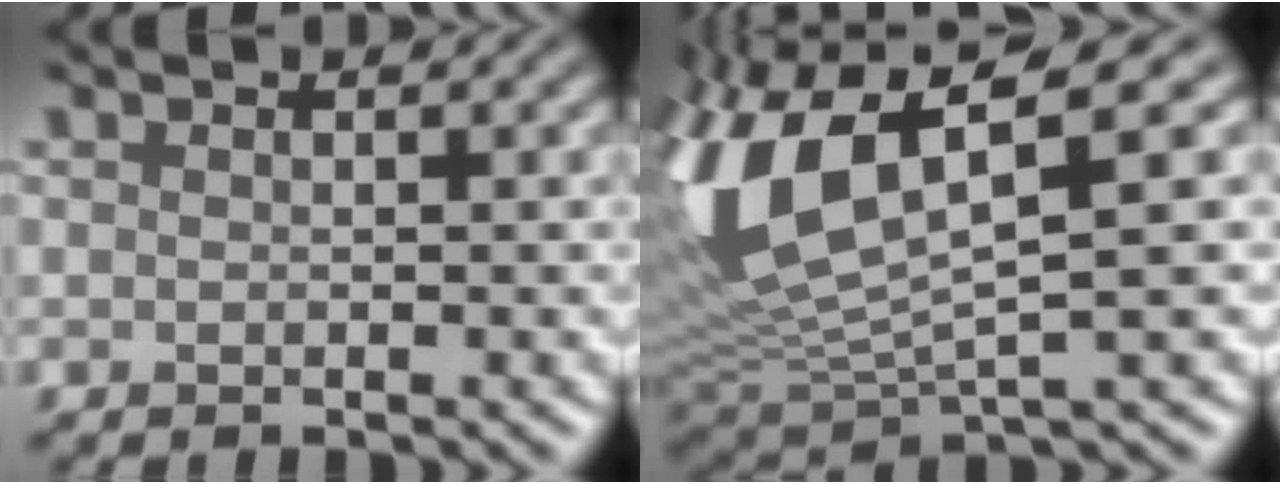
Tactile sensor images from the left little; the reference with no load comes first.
{"total": 12.2, "force": [3.4, 4.7, 10.8], "torque": [-0.250, 0.000, 0.073]}